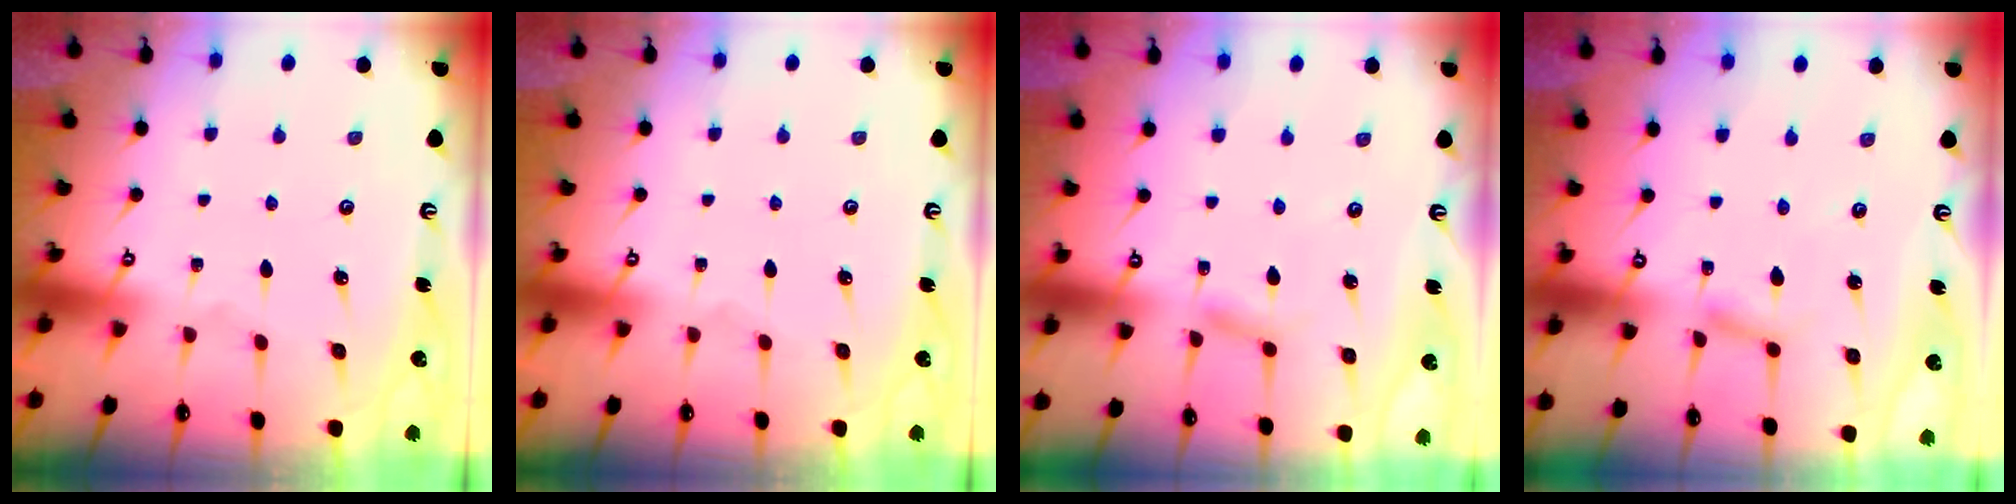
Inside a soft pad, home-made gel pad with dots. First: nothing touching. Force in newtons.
{"total": 0.0}
{"total": 5.3, "press": 5.3, "slide": 0.3}
{"total": 2.2, "press": 2.2, "slide": 0.3}